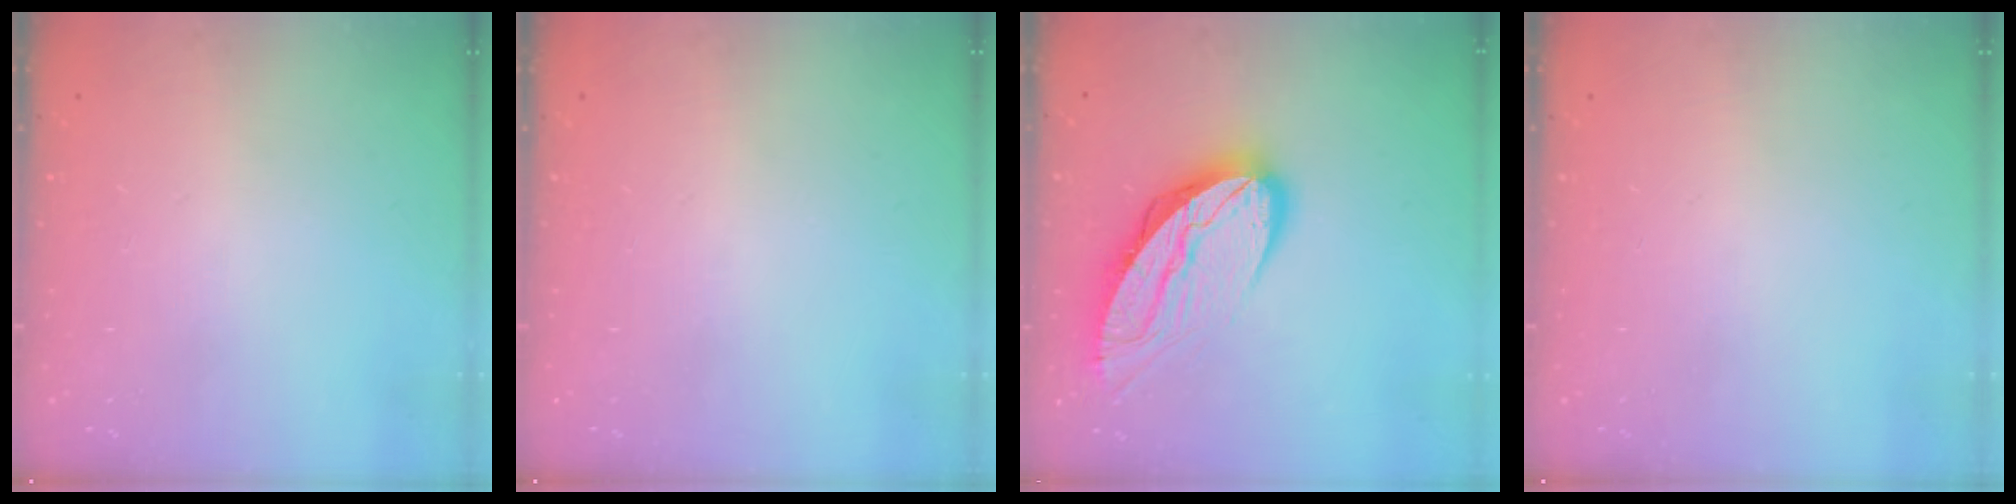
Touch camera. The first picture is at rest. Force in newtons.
{"total": 0.0}
{"total": 14.8, "press": 14.7, "slide": 1.3}
{"total": 0.0}